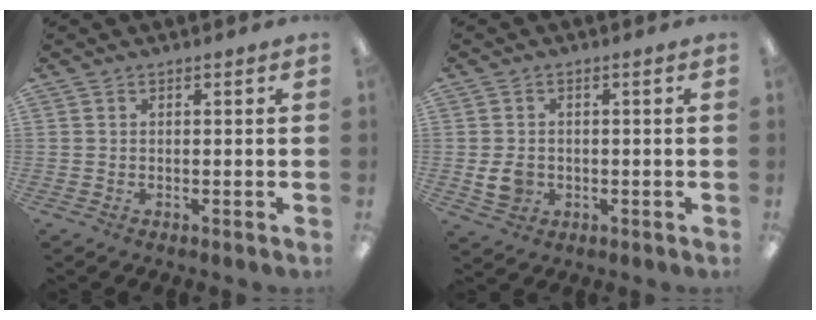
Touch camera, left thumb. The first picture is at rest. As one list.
[{"total": 4.4, "force": [-0.6, 3.6, 2.4], "torque": [-0.030, -0.002, -0.012]}]